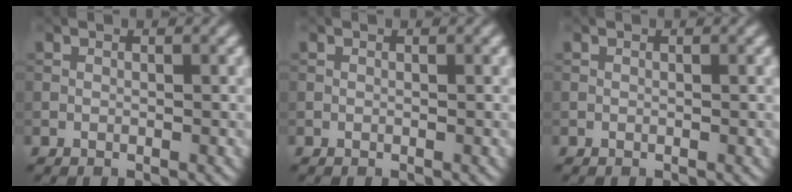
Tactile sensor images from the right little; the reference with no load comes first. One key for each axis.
{"total": 0.0}
{"total": 0.0}